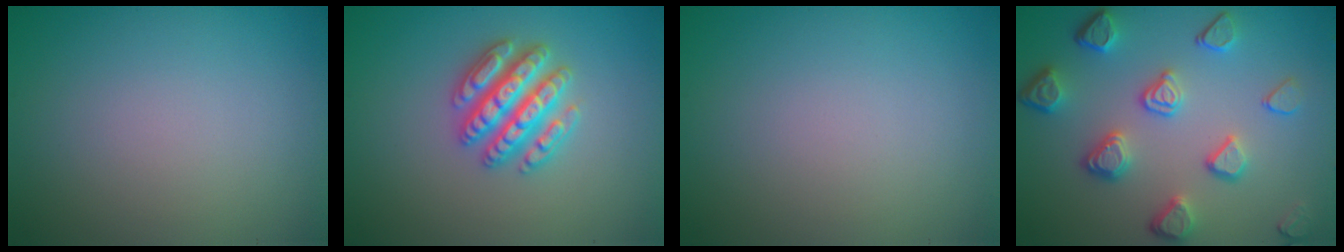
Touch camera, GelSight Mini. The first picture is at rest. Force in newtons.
{"total": 4.5, "press": 4.4, "slide": 0.8}
{"total": 0.0}
{"total": 4.8, "press": 3.7, "slide": 3.0}